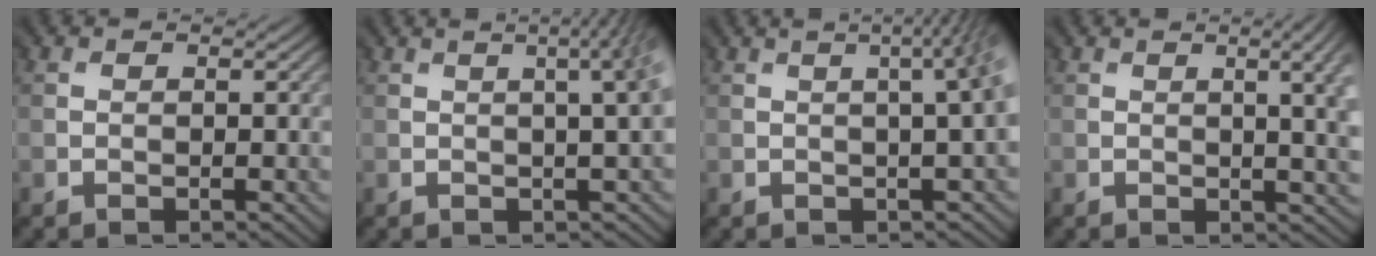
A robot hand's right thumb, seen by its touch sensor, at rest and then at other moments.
{"total": 5.6, "force": [1.4, 1.7, 5.1], "torque": [-0.033, 0.040, -0.002]}
{"total": 5.8, "force": [0.6, 1.6, 5.5], "torque": [-0.027, 0.044, -0.013]}
{"total": 7.2, "force": [0.8, 2.6, 6.7], "torque": [-0.043, 0.024, 0.000]}